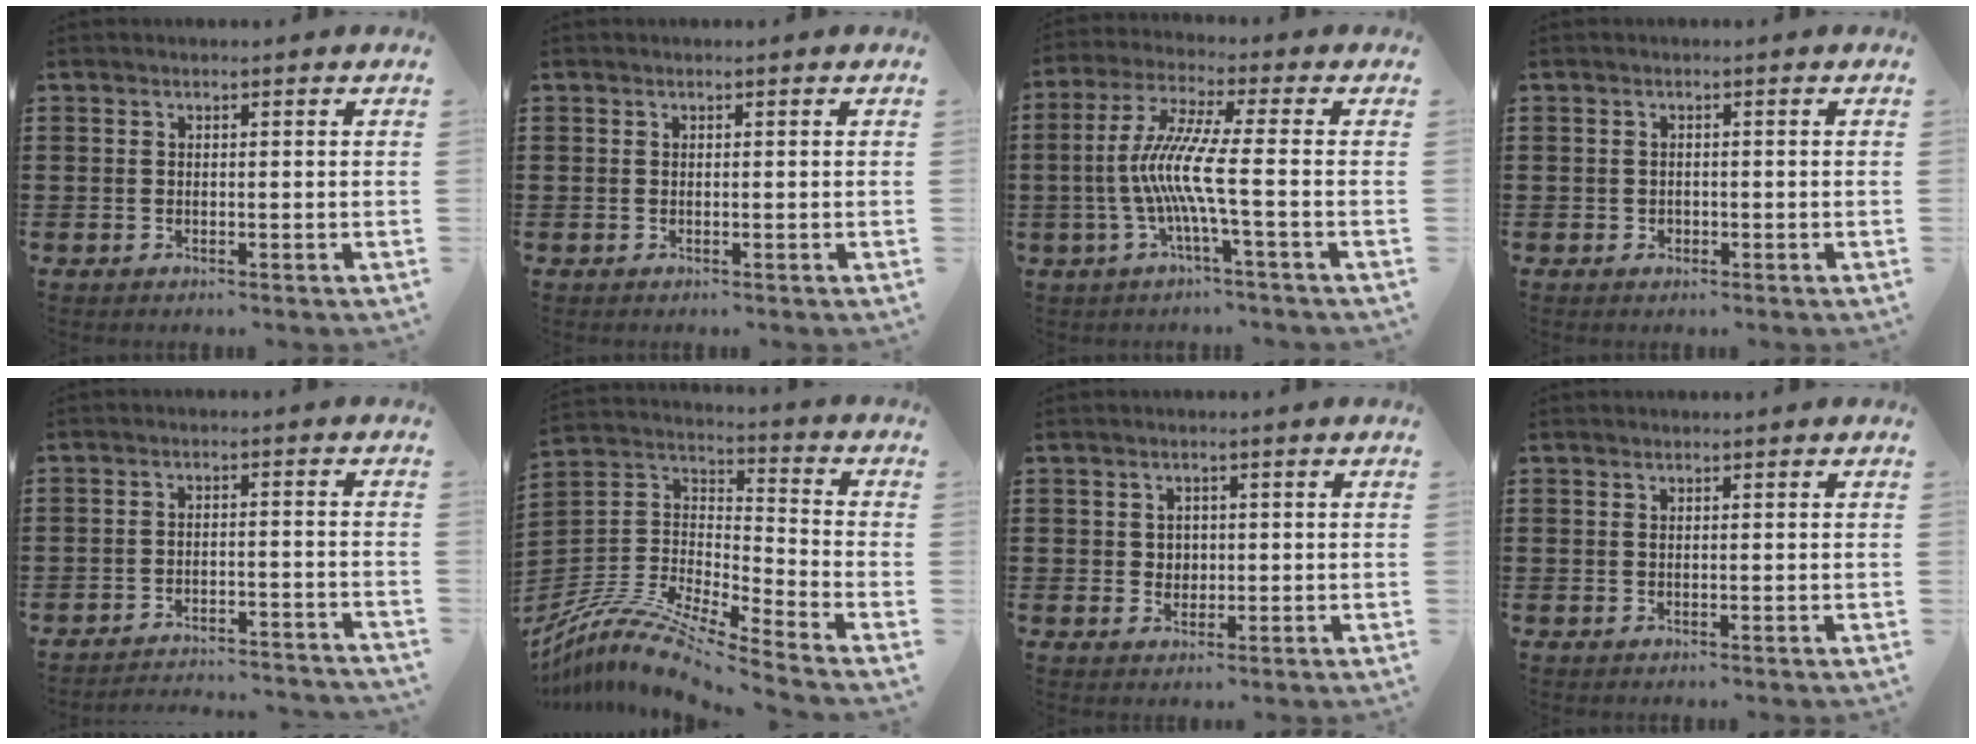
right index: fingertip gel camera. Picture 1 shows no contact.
{"total": 0.0}
{"total": 9.1, "force": [-1.9, 0.1, 8.9], "torque": [-0.199, -0.018, -0.050]}
{"total": 0.9, "force": [-0.1, 0.8, 0.3], "torque": [-0.008, 0.004, -0.004]}
{"total": 3.3, "force": [-3.3, 0.0, 0.4], "torque": [-0.013, 0.001, -0.071]}
{"total": 10.5, "force": [-9.1, 1.1, 5.1], "torque": [-0.118, 0.000, -0.192]}
{"total": 1.9, "force": [0.5, 1.8, 0.4], "torque": [-0.007, 0.007, 0.005]}
{"total": 0.0}